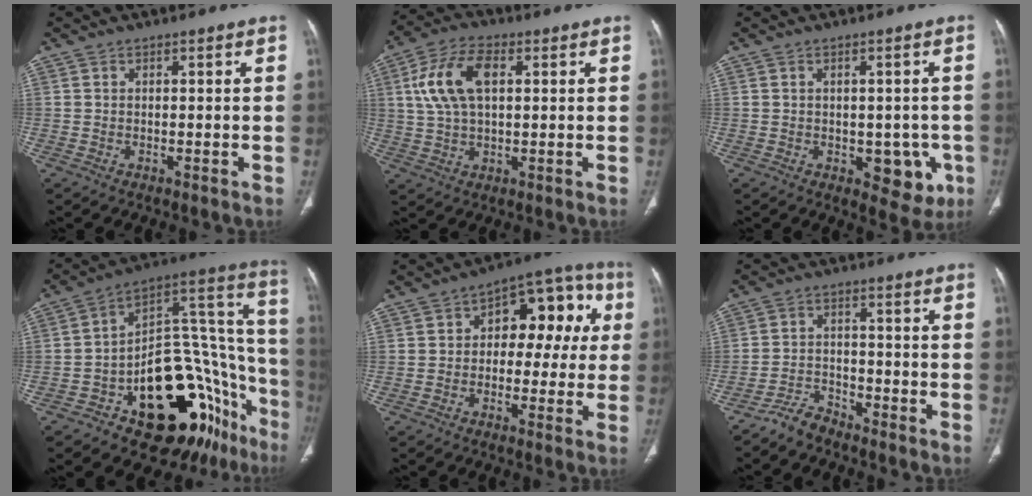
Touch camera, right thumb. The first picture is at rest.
{"total": 11.7, "force": [2.9, 6.4, 9.4], "torque": [-0.190, 0.014, 0.054]}
{"total": 7.7, "force": [-2.2, 4.5, 5.9], "torque": [-0.034, 0.000, -0.017]}
{"total": 28.5, "force": [-15.0, 13.8, 19.9], "torque": [-0.142, 0.135, -0.212]}
{"total": 14.7, "force": [2.2, 8.8, 11.6], "torque": [-0.098, 0.046, 0.021]}
{"total": 4.0, "force": [-3.8, 1.2, 0.6], "torque": [-0.011, 0.018, -0.075]}